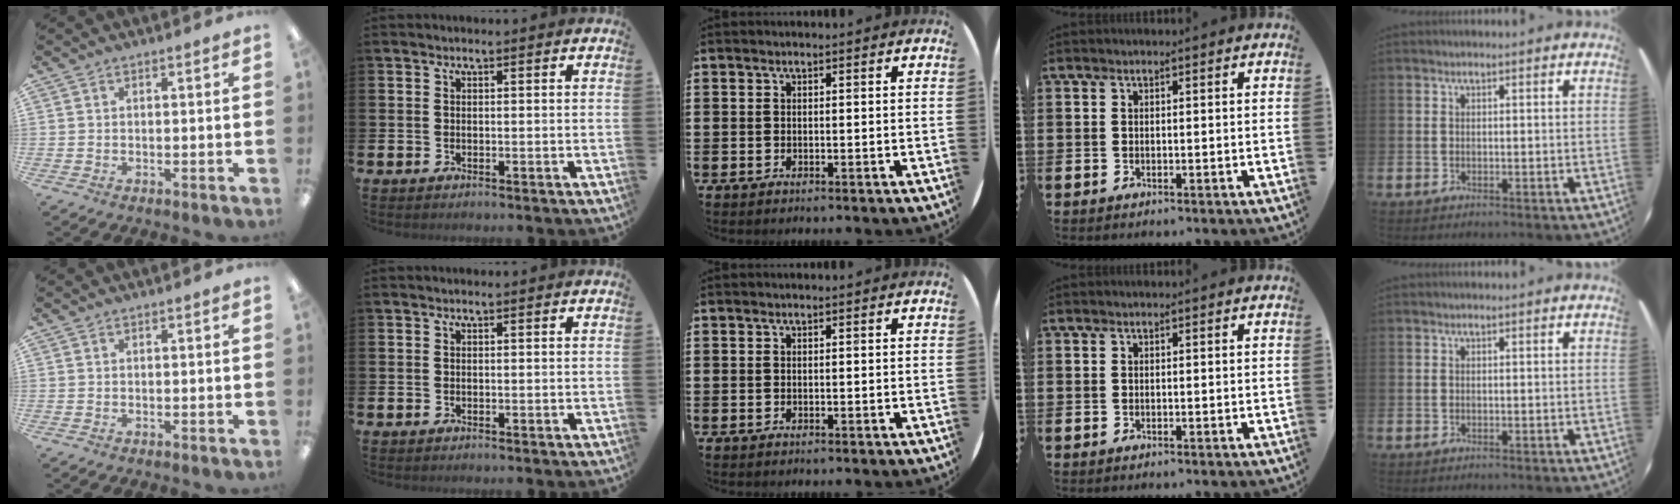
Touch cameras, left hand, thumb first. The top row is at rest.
{}